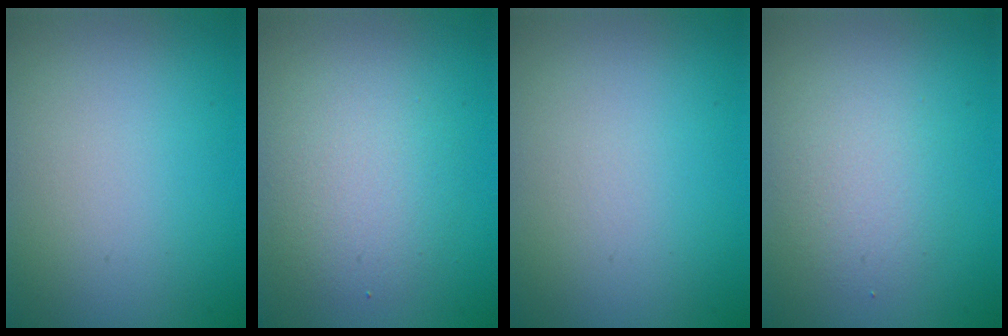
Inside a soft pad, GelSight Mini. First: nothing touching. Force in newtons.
{"total": 3.5, "press": 3.5, "slide": 0.2}
{"total": 0.0}
{"total": 2.5, "press": 2.5, "slide": 0.2}